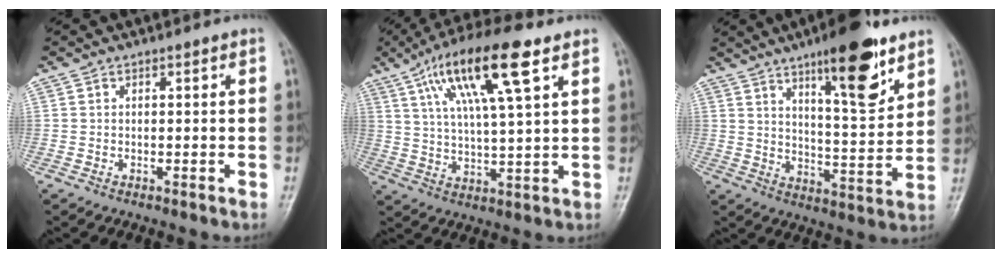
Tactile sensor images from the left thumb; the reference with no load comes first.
{"total": 16.4, "force": [7.8, 3.4, 14.1], "torque": [-0.257, -0.008, 0.136]}
{"total": 15.4, "force": [9.4, 3.9, 11.6], "torque": [-0.149, -0.056, 0.147]}